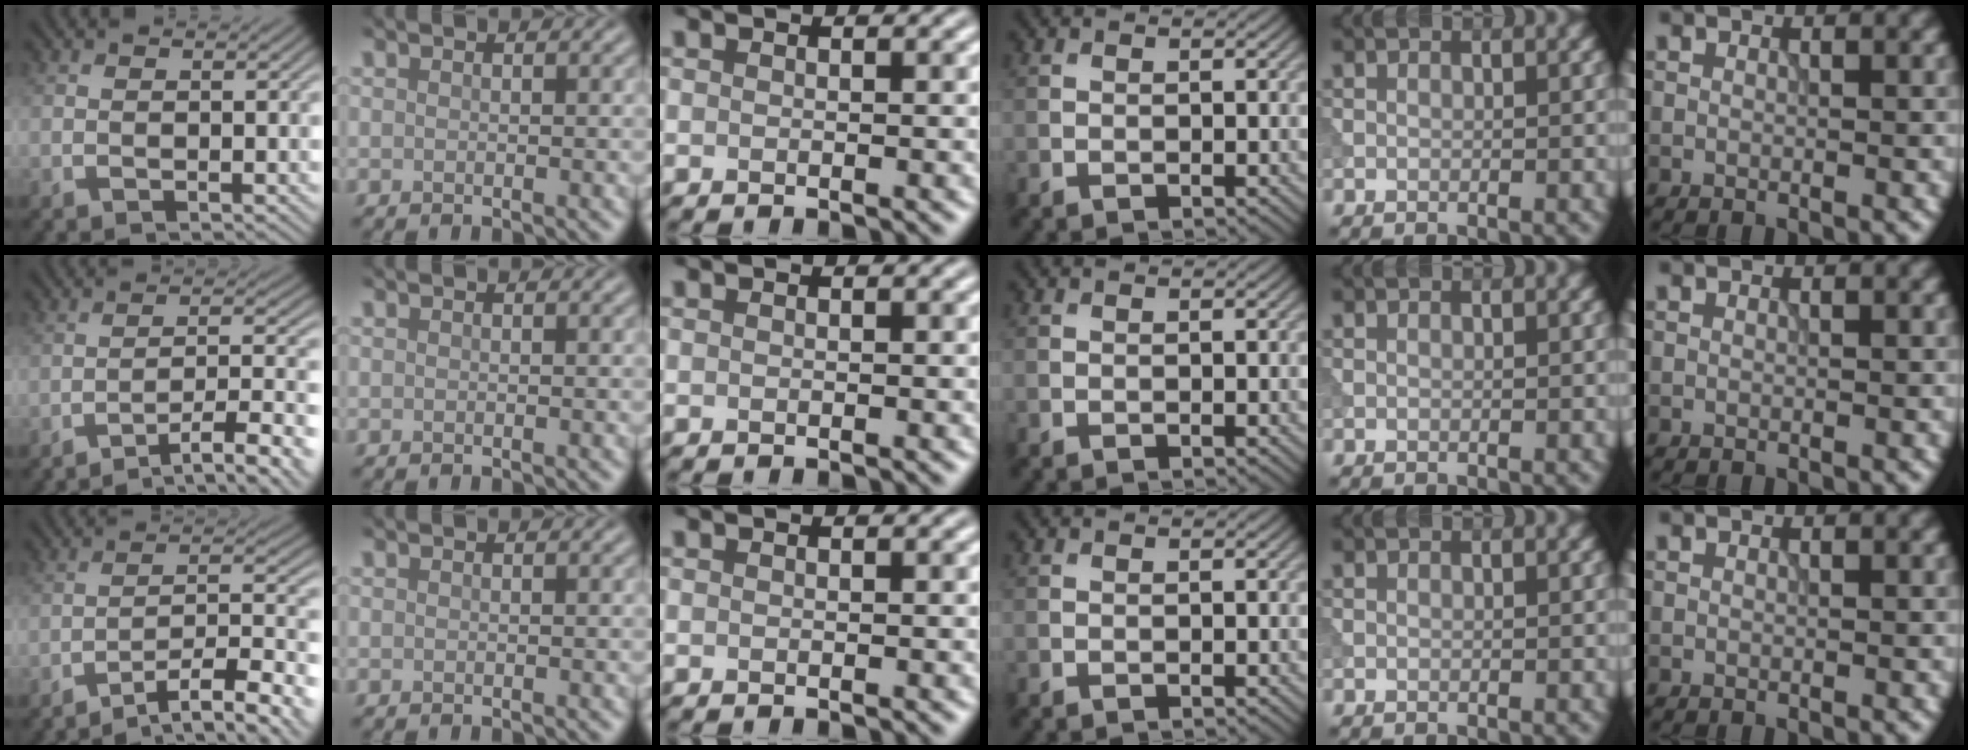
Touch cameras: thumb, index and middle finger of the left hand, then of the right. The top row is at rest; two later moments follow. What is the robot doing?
{"motion": "extract", "object": "tissue"}